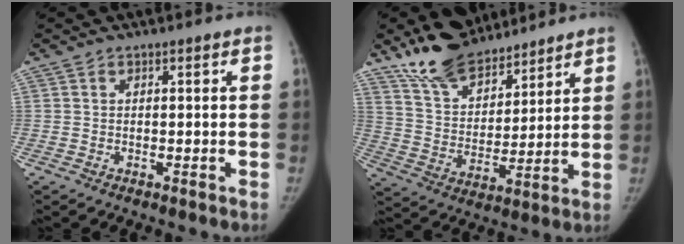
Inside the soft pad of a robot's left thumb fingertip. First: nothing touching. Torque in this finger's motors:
{"motor_torque": [0.99, -0.64, 1.17, -1.61, 0.05]}